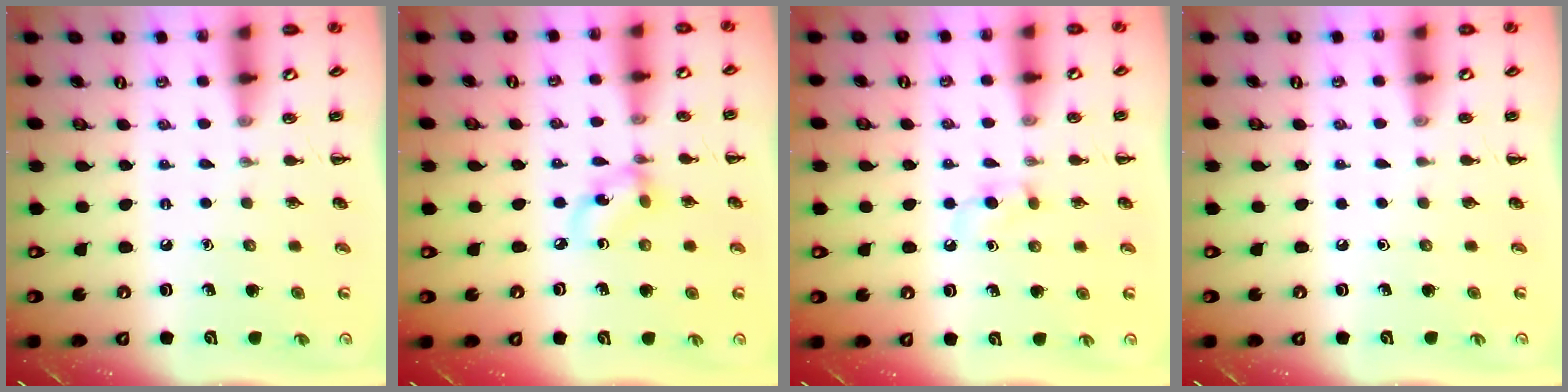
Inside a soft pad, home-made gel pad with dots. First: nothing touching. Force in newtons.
{"total": 6.1, "press": 6.0, "slide": 0.8}
{"total": 2.7, "press": 2.5, "slide": 1.2}
{"total": 0.0}